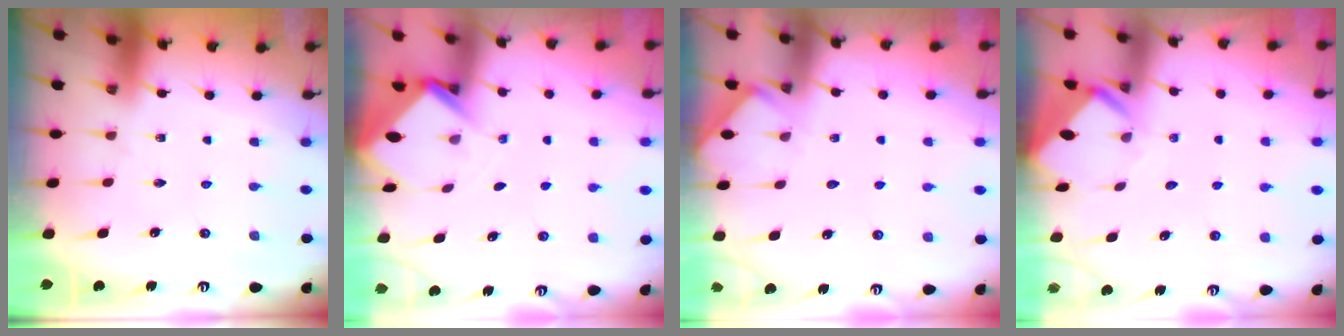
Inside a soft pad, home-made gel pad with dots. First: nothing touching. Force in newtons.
{"total": 2.9, "press": 2.9, "slide": 0.3}
{"total": 2.6, "press": 2.6, "slide": 0.4}
{"total": 3.9, "press": 3.9, "slide": 0.3}